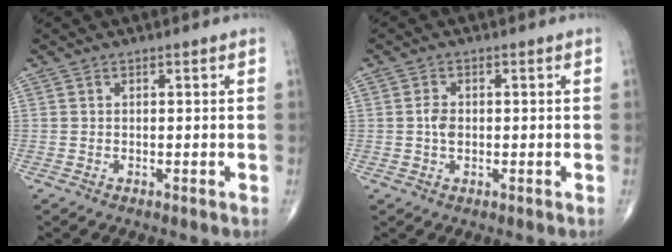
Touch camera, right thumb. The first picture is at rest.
{"total": 2.6, "force": [-0.1, 1.8, 1.9], "torque": [-0.032, 0.003, -0.004]}